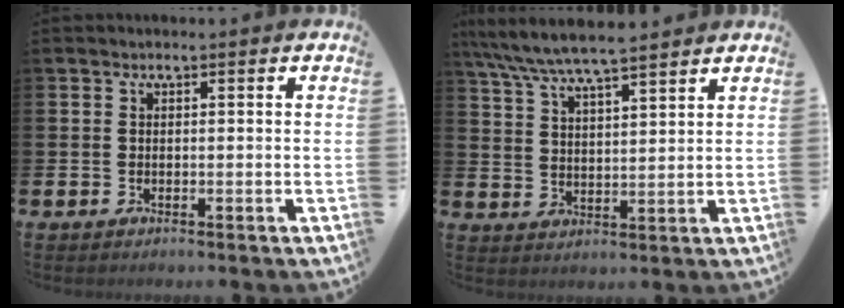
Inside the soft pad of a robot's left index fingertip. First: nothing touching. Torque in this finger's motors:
{"motor_torque": [0.97, -1.17, 0.91, 0.21]}